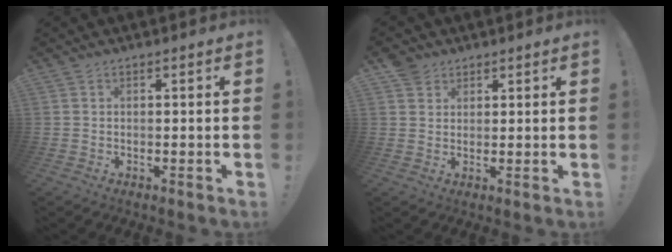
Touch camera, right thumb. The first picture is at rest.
{"total": 3.7, "force": [2.6, 2.6, 0.6], "torque": [-0.006, -0.012, 0.048]}